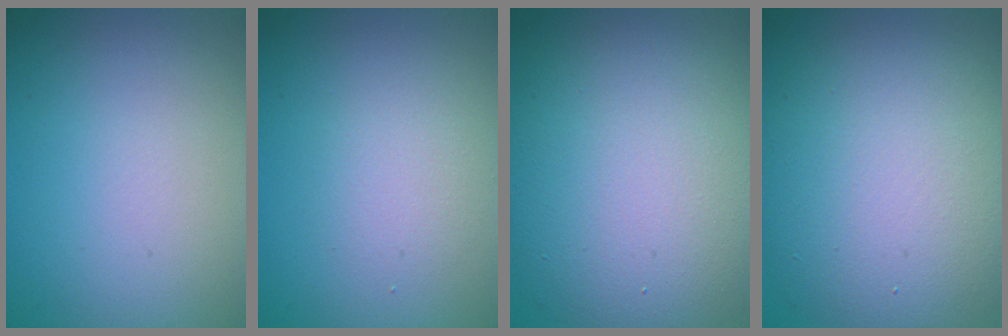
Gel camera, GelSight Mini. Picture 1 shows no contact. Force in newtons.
{"total": 1.9, "press": 1.9, "slide": 0.1}
{"total": 11.8, "press": 11.8, "slide": 0.6}
{"total": 10.2, "press": 10.2, "slide": 1.0}